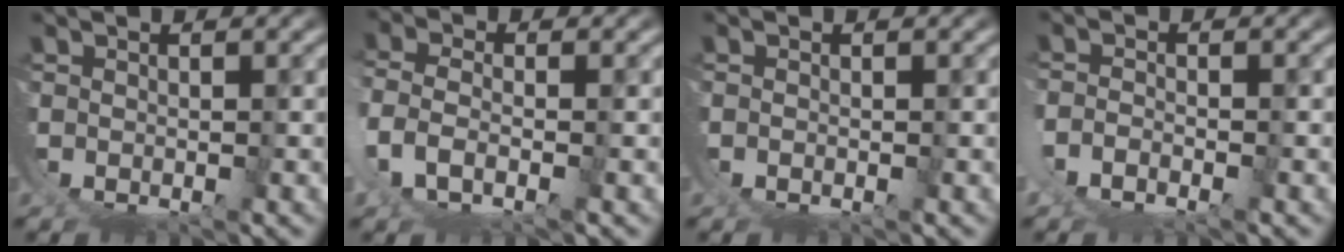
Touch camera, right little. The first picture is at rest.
{"total": 3.1, "force": [-0.6, 0.8, 2.9], "torque": [-0.077, -0.014, -0.002]}
{"total": 0.7, "force": [-0.1, -0.7, 0.3], "torque": [-0.001, 0.000, -0.003]}
{"total": 1.6, "force": [-1.0, 0.1, 1.3], "torque": [-0.028, -0.006, -0.018]}